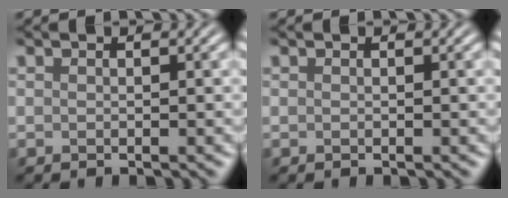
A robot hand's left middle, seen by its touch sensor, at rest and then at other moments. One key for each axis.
{"total": 0.0}